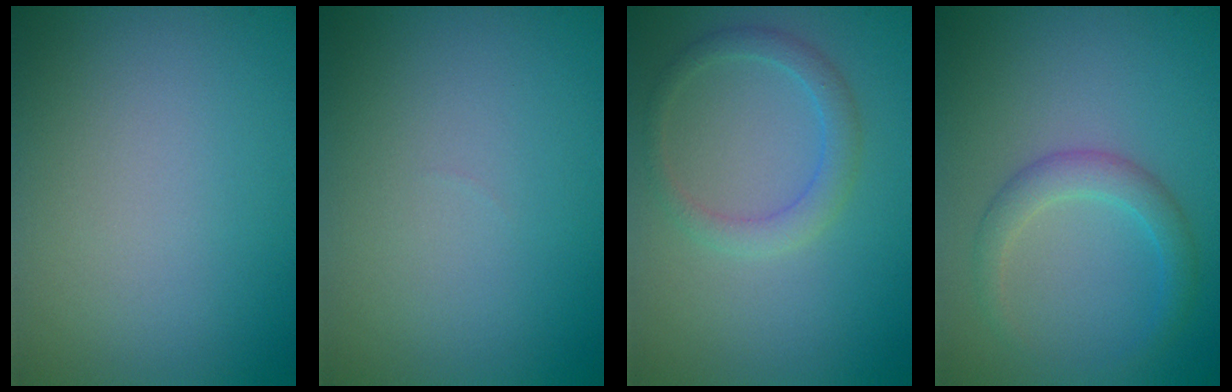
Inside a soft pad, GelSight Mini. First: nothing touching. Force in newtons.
{"total": 0.0}
{"total": 2.1, "press": 2.1, "slide": 0.1}
{"total": 2.4, "press": 2.4, "slide": 0.1}